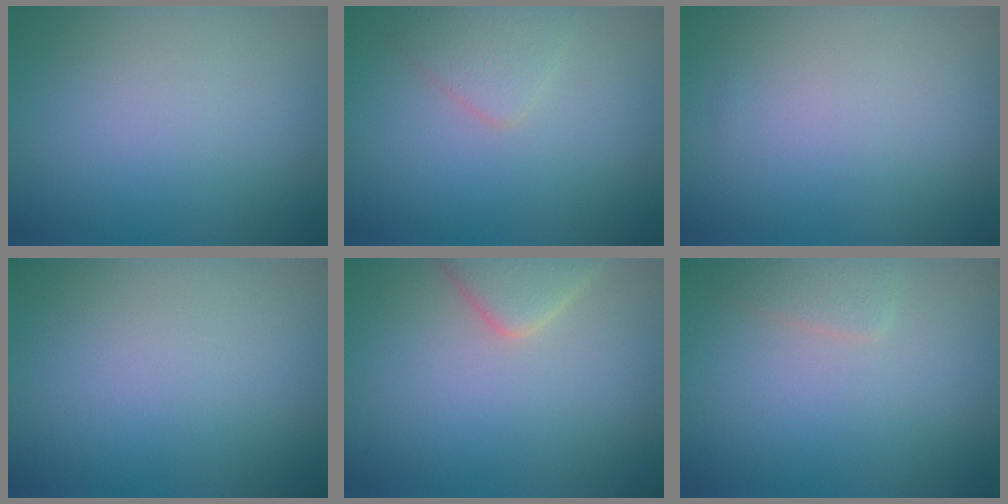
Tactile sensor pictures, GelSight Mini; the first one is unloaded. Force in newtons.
{"total": 1.9, "press": 1.9, "slide": 0.1}
{"total": 0.0}
{"total": 0.0}
{"total": 3.8, "press": 3.7, "slide": 0.3}
{"total": 1.3, "press": 1.3, "slide": 0.1}